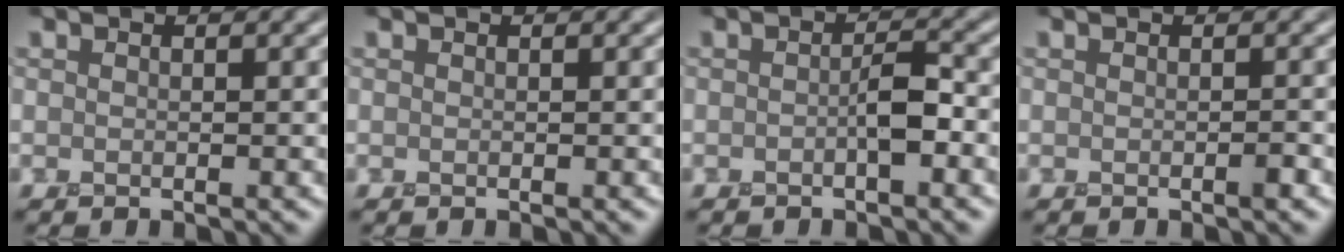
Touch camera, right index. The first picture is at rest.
{"total": 0.0}
{"total": 1.7, "force": [-0.6, 0.4, 1.5], "torque": [-0.030, 0.008, -0.013]}
{"total": 0.7, "force": [-0.4, 0.0, 0.6], "torque": [-0.012, -0.001, -0.007]}